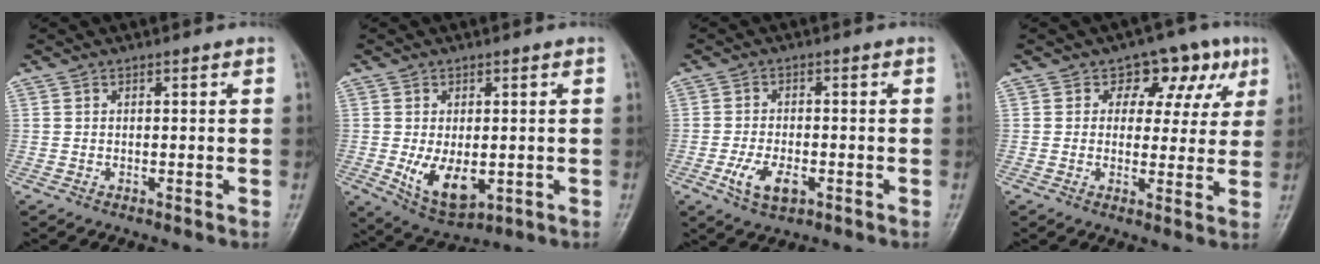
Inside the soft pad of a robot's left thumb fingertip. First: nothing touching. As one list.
[{"total": 8.3, "force": [-1.2, 4.8, 6.7], "torque": [-0.104, -0.016, -0.004]}, {"total": 5.9, "force": [-2.3, 3.2, 4.4], "torque": [-0.083, 0.004, -0.040]}, {"total": 9.2, "force": [3.9, 6.6, 5.0], "torque": [-0.006, -0.003, 0.044]}]